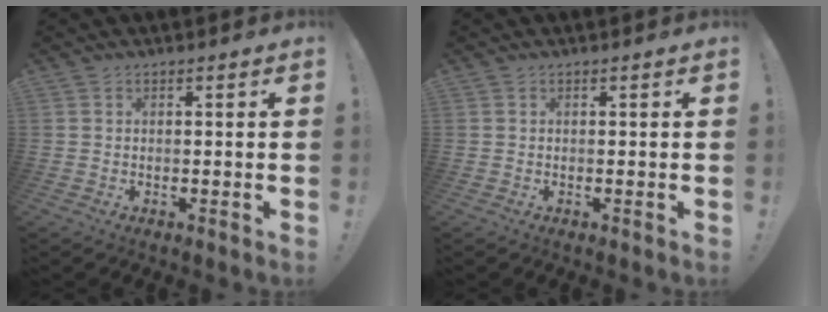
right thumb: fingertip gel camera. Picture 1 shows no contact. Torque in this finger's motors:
{"motor_torque": [-0.03, -0.01, -0.11, 0.11, 0.00]}